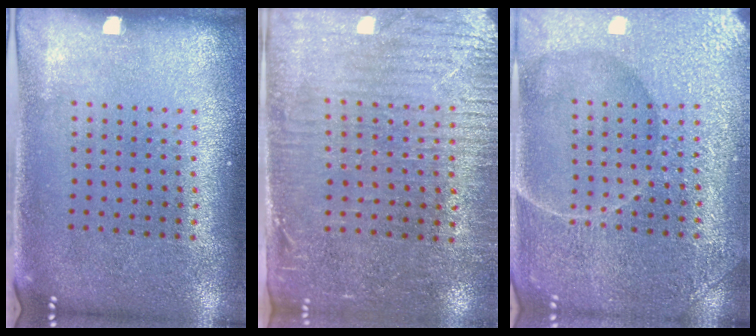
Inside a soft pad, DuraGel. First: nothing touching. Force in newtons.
{"total": 3.5, "press": 2.9, "slide": 1.8}
{"total": 4.5, "press": 4.5, "slide": 0.5}